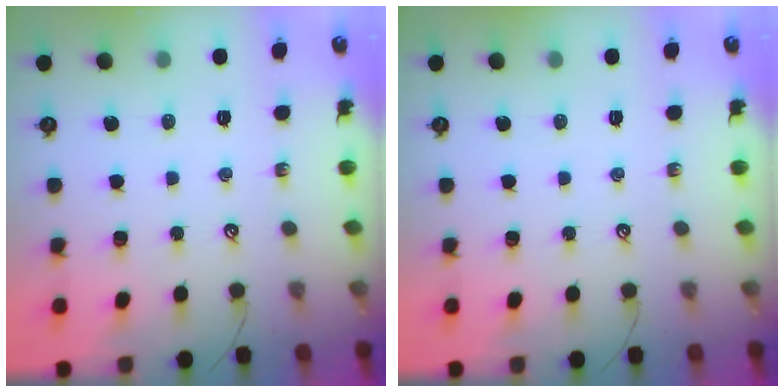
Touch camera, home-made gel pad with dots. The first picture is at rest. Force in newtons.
{"total": 0.0}